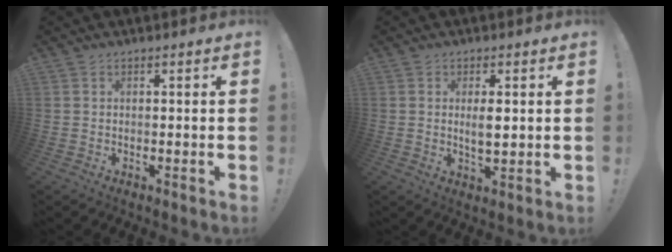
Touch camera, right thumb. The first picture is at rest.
{"total": 4.3, "force": [0.9, 1.5, 3.9], "torque": [-0.060, -0.013, 0.010]}